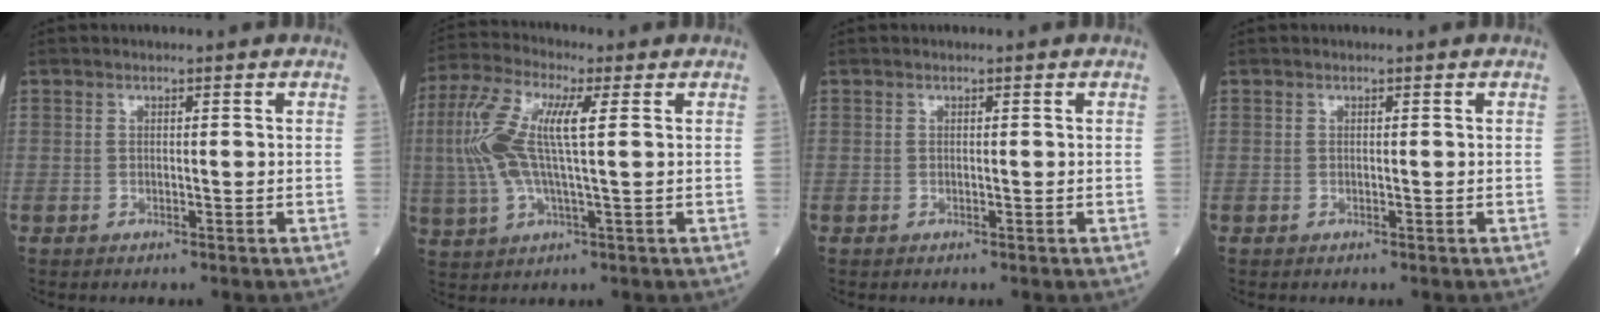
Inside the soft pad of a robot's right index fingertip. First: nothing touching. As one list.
[{"total": 11.5, "force": [1.8, 2.5, 11.1], "torque": [-0.259, 0.020, 0.032]}, {"total": 0.0}, {"total": 0.0}]